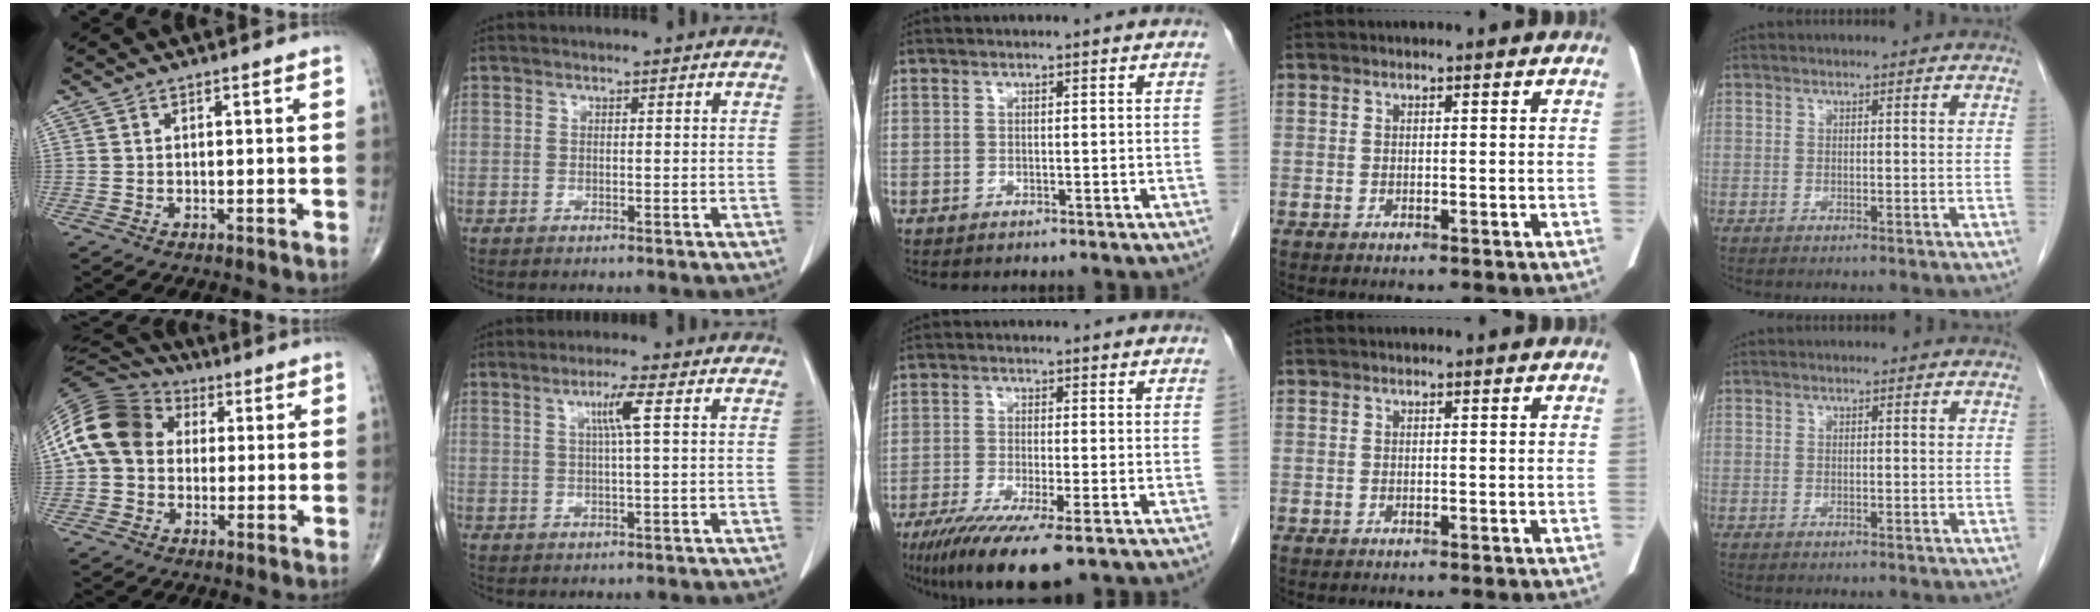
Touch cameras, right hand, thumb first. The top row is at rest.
{"thumb": {"total": 14.8, "force": [2.2, 11.7, 8.8], "torque": [-0.166, 0.035, 0.029]}, "index": {"total": 3.9, "force": [1.2, -0.6, 3.7], "torque": [-0.070, 0.000, 0.021]}, "middle": {"total": 10.8, "force": [-6.8, 1.2, 8.2], "torque": [-0.137, -0.028, -0.109]}}